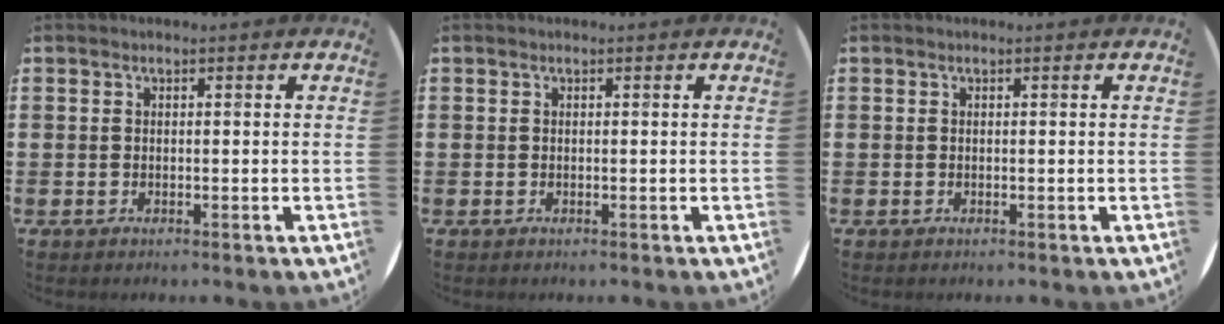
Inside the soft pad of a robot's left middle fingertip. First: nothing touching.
{"total": 0.0}
{"total": 0.0}